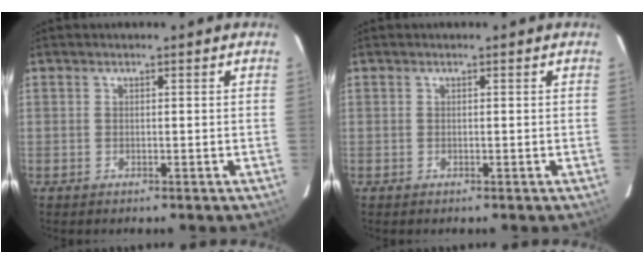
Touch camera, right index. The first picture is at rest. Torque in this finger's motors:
{"motor_torque": [0.00, 0.00, 0.00, 0.01]}